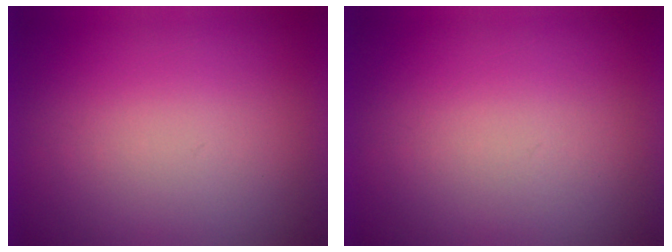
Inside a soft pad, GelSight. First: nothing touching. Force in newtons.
{"total": 1.0}